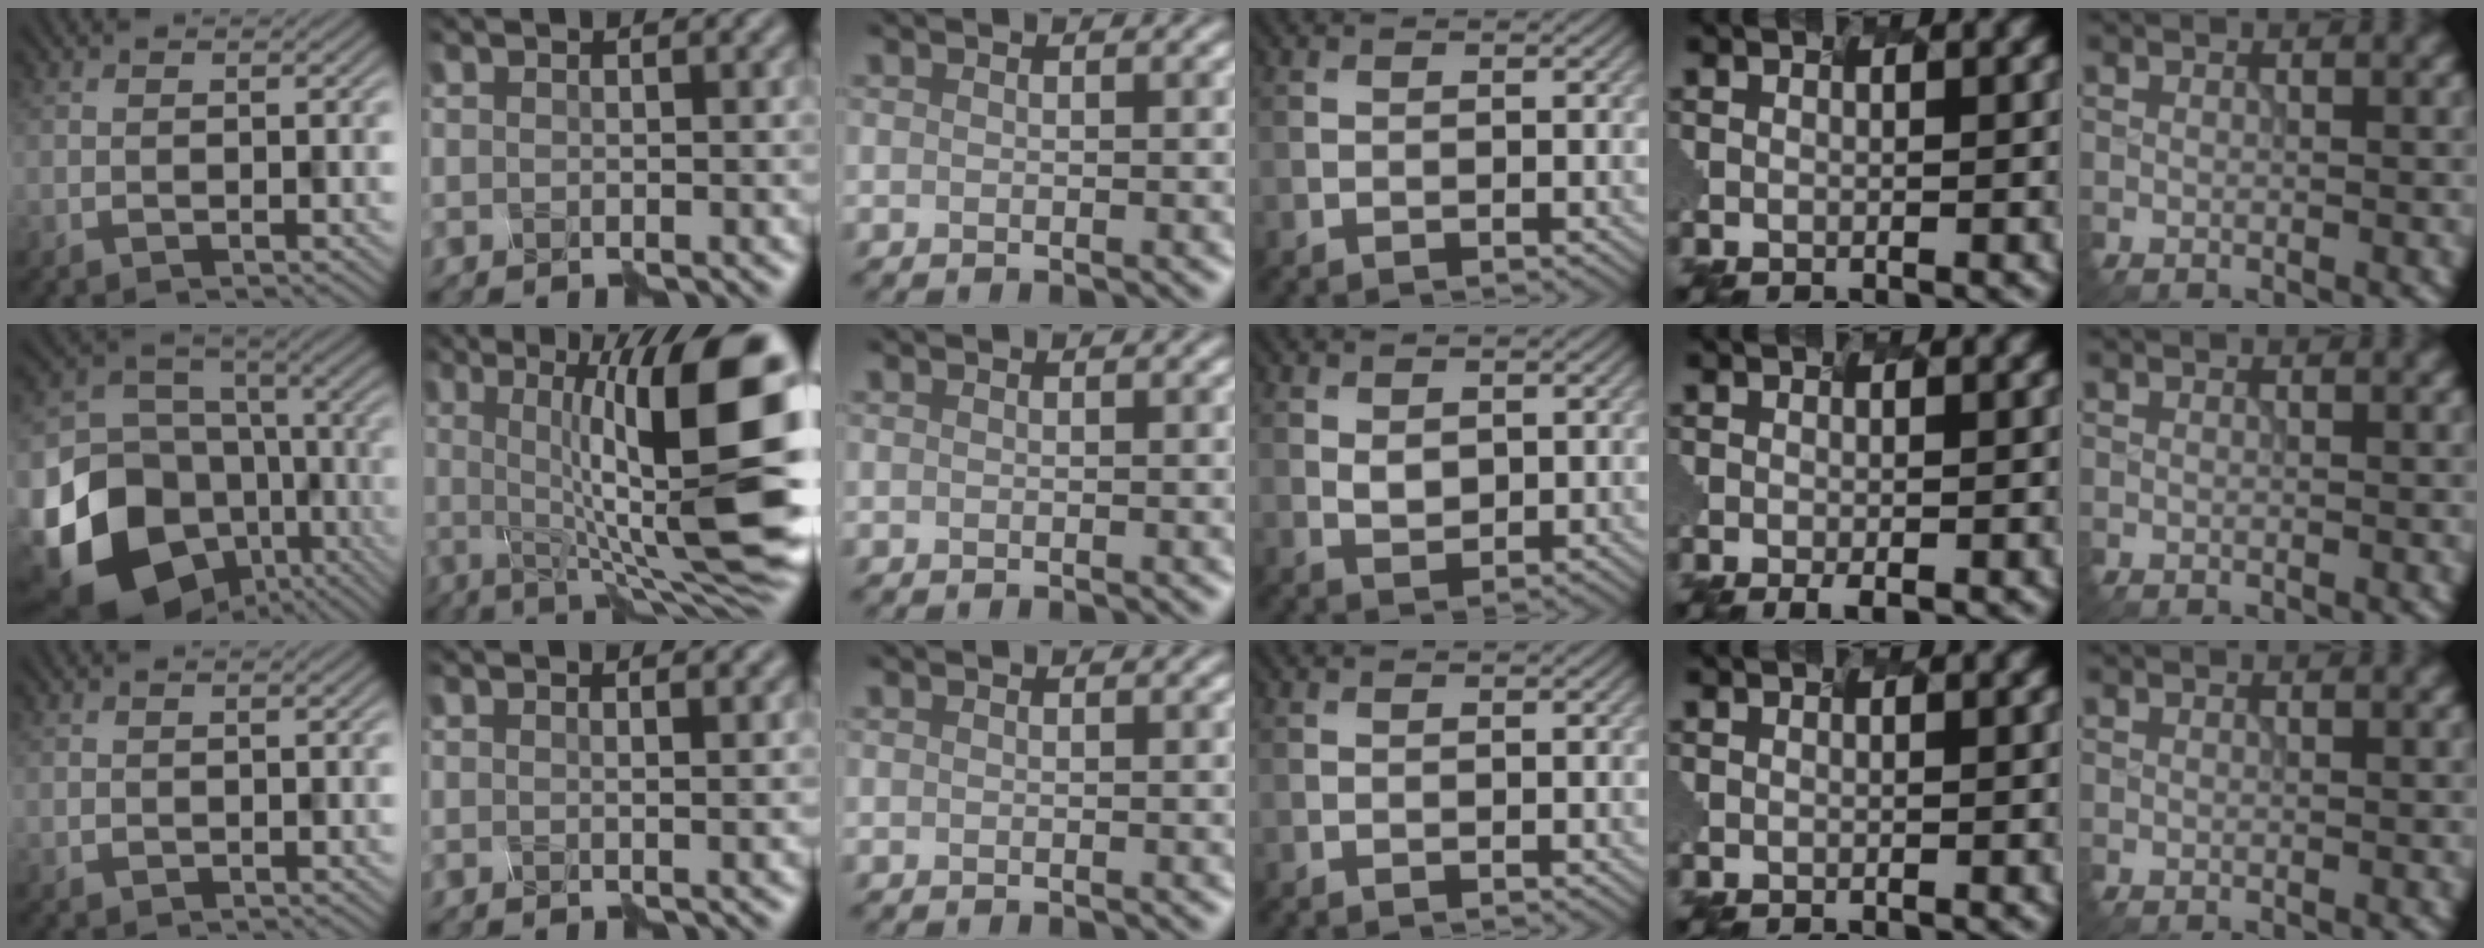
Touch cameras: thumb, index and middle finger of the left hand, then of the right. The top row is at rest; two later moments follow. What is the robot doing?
{"motion": "disassemble", "object": "puzzle pieces"}